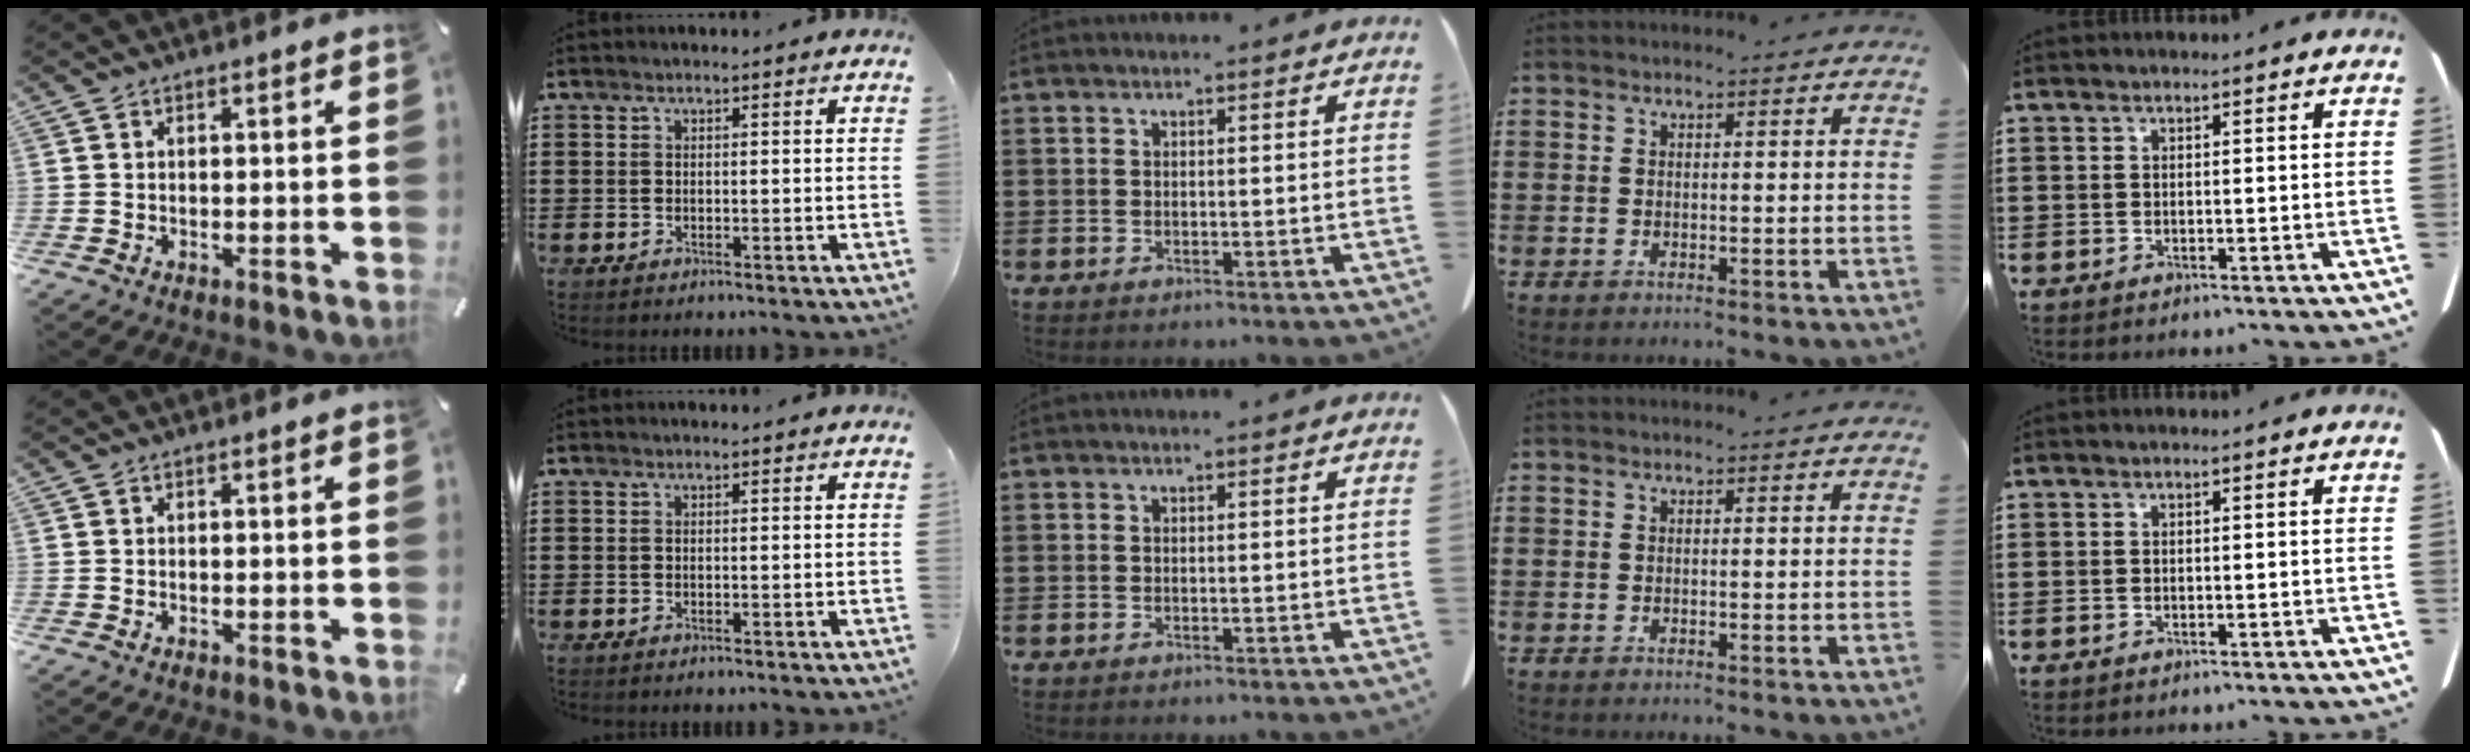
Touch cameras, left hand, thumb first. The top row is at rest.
{}